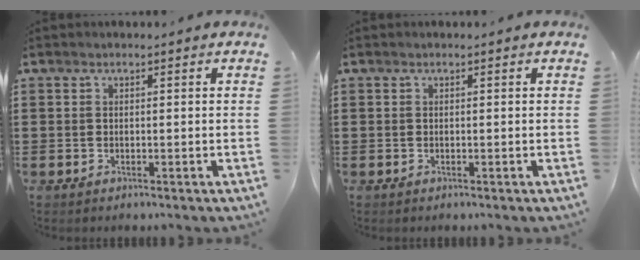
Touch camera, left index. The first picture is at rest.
{"total": 0.0}